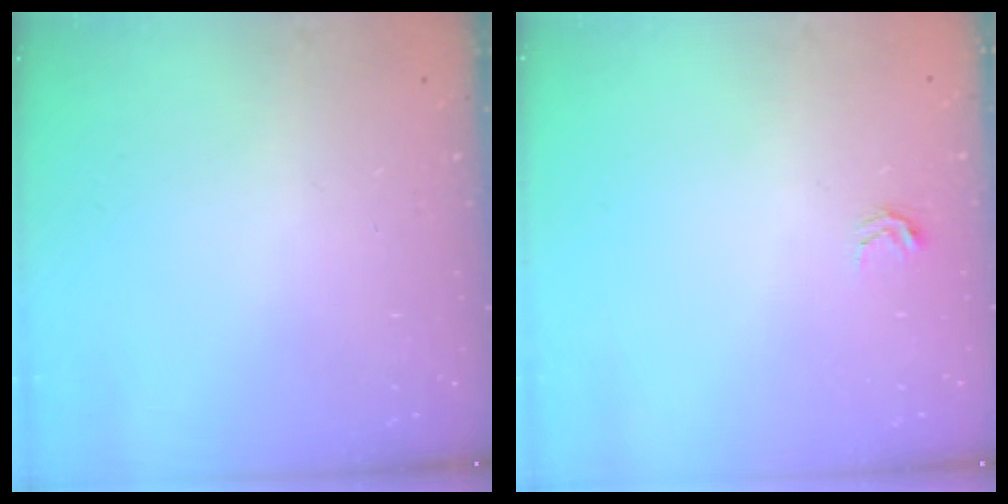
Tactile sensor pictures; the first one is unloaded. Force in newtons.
{"total": 2.7, "press": 2.7, "slide": 0.4}